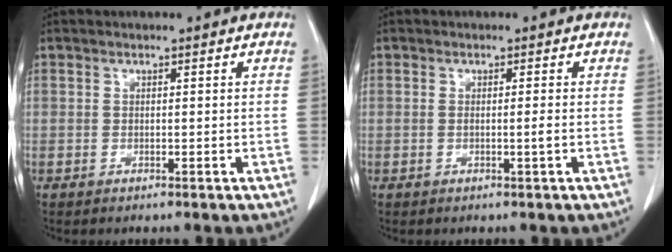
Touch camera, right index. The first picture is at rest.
{"total": 1.2, "force": [-0.3, -0.4, 1.1], "torque": [-0.019, -0.002, -0.006]}